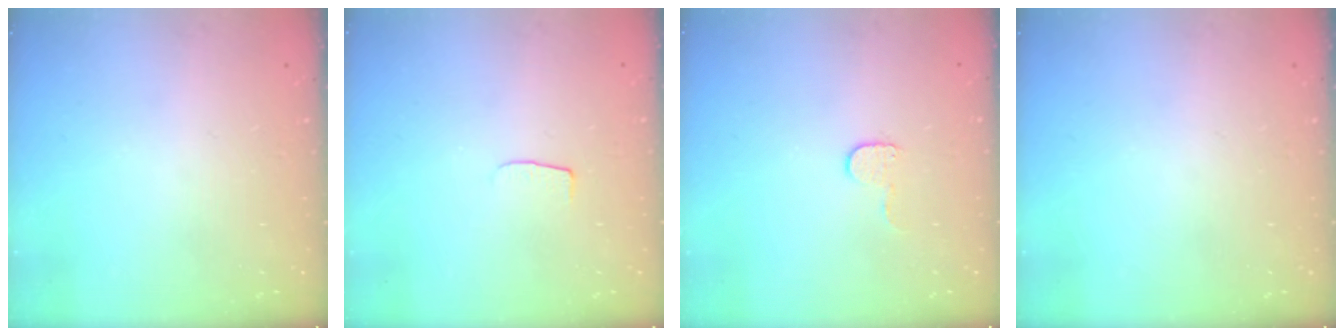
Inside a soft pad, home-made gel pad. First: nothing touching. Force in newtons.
{"total": 4.0, "press": 4.0, "slide": 0.2}
{"total": 5.0, "press": 4.9, "slide": 0.5}
{"total": 0.0}